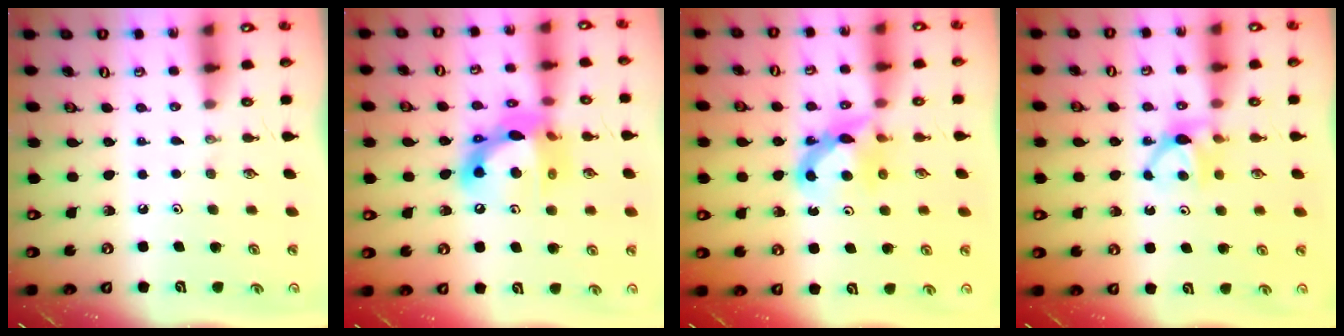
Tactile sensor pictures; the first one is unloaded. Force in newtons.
{"total": 15.4, "press": 15.3, "slide": 1.5}
{"total": 7.0, "press": 7.0, "slide": 0.6}
{"total": 5.1, "press": 5.0, "slide": 0.7}